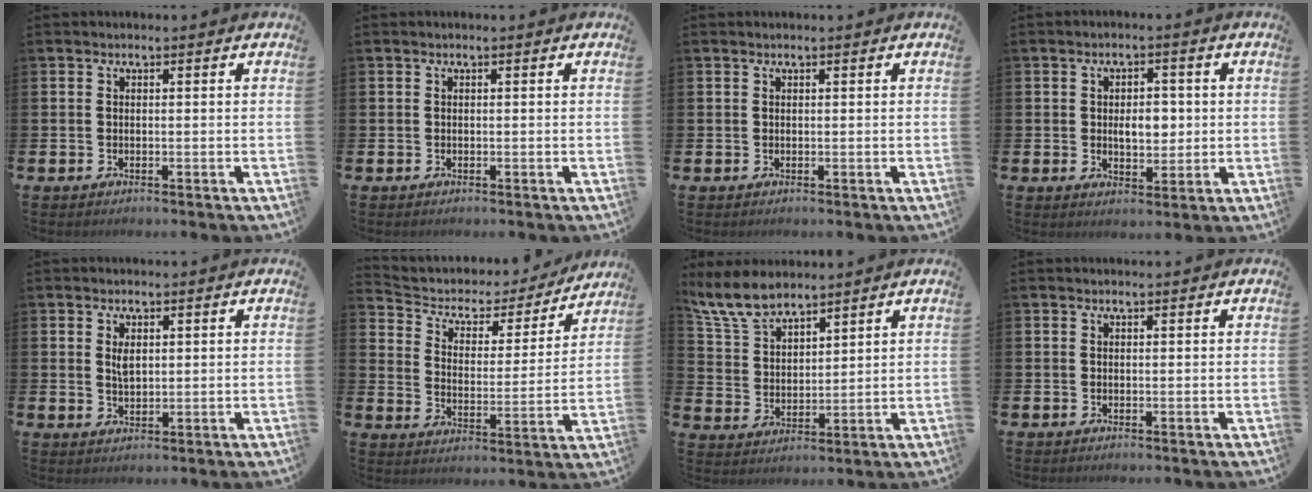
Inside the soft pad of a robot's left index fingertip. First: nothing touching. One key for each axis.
{"total": 0.0}
{"total": 0.0}
{"total": 3.7, "fx": 0.4, "fy": 2.4, "fz": 2.8, "tx": -0.035, "ty": 0.001, "tz": -0.002}
{"total": 1.9, "fx": 1.0, "fy": 1.0, "fz": 1.3, "tx": -0.010, "ty": -0.004, "tz": 0.014}
{"total": 4.8, "fx": 4.0, "fy": 2.5, "fz": 1.0, "tx": -0.047, "ty": -0.033, "tz": 0.058}
{"total": 7.3, "fx": 6.6, "fy": 2.0, "fz": 2.2, "tx": -0.073, "ty": -0.020, "tz": 0.127}
{"total": 0.0}